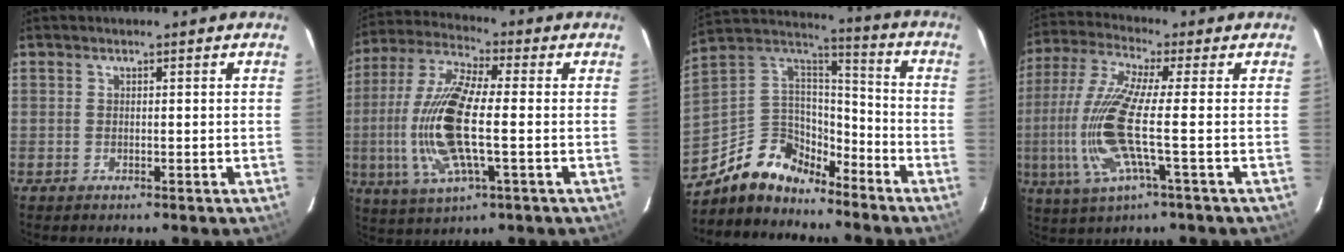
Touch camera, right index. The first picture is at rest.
{"total": 17.4, "force": [-1.8, 5.2, 16.5], "torque": [-0.348, -0.002, -0.038]}
{"total": 13.9, "force": [-10.9, 7.3, 4.7], "torque": [-0.118, 0.032, -0.204]}
{"total": 15.2, "force": [-2.8, 1.4, 14.9], "torque": [-0.310, -0.012, -0.054]}